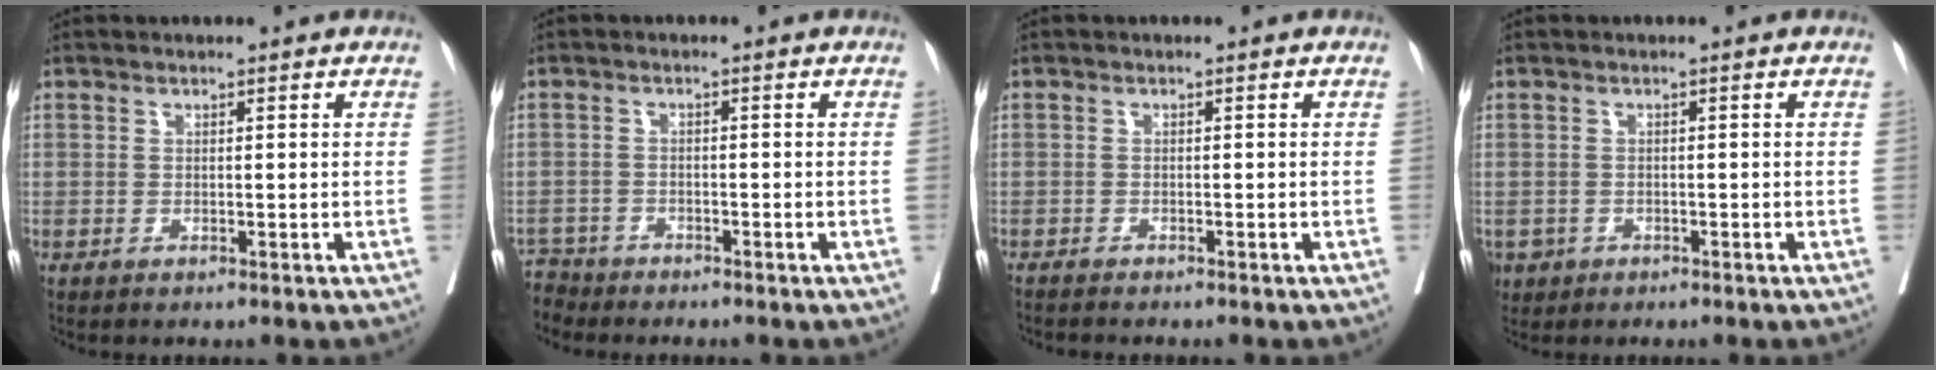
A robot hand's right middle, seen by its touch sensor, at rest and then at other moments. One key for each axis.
{"total": 3.3, "fx": -3.0, "fy": 0.5, "fz": -1.2, "tx": 0.022, "ty": -0.008, "tz": -0.059}
{"total": 1.3, "fx": -1.3, "fy": 0.0, "fz": 0.3, "tx": -0.007, "ty": -0.003, "tz": -0.021}
{"total": 2.9, "fx": -1.6, "fy": 2.4, "fz": 0.4, "tx": -0.005, "ty": 0.003, "tz": -0.027}